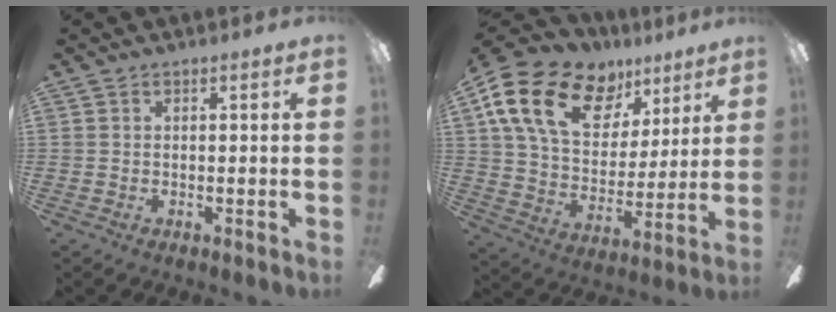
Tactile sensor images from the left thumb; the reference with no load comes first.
{"total": 21.7, "force": [11.3, 13.6, 12.6], "torque": [-0.232, -0.039, 0.206]}